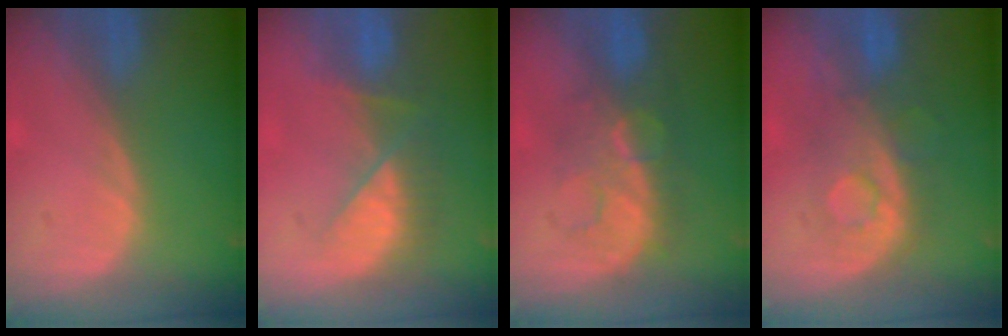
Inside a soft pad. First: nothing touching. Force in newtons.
{"total": 7.8, "press": 7.1, "slide": 3.1}
{"total": 8.0, "press": 7.7, "slide": 2.0}
{"total": 7.9, "press": 7.9, "slide": 0.1}